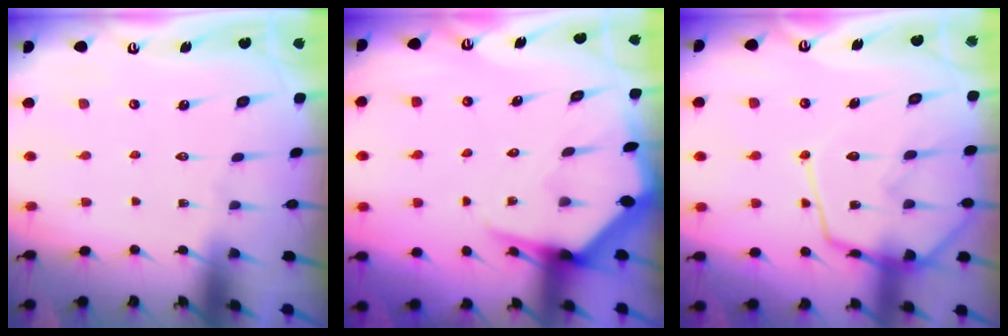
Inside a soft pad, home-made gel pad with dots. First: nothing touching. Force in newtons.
{"total": 6.7, "press": 6.6, "slide": 0.8}
{"total": 15.3, "press": 15.2, "slide": 1.5}